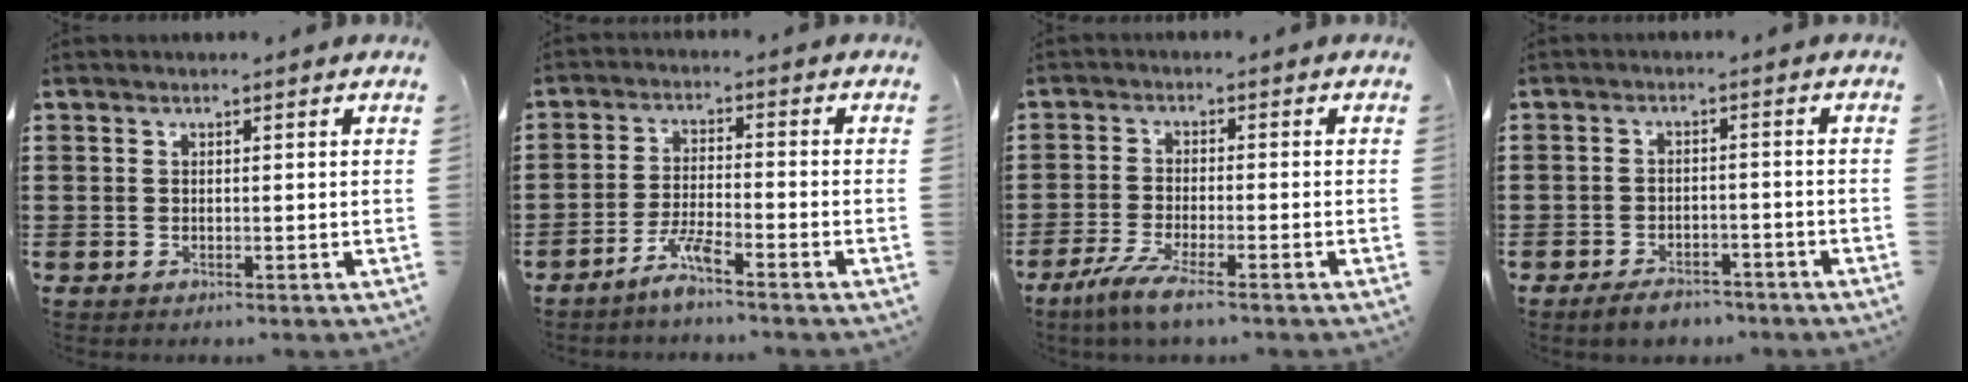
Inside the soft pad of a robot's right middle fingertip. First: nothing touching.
{"total": 4.4, "force": [-3.5, 0.2, 2.6], "torque": [-0.060, -0.001, -0.069]}
{"total": 5.0, "force": [-3.9, 0.3, 3.2], "torque": [-0.079, -0.020, -0.078]}
{"total": 3.5, "force": [-3.2, 1.1, 1.0], "torque": [-0.024, 0.004, -0.065]}